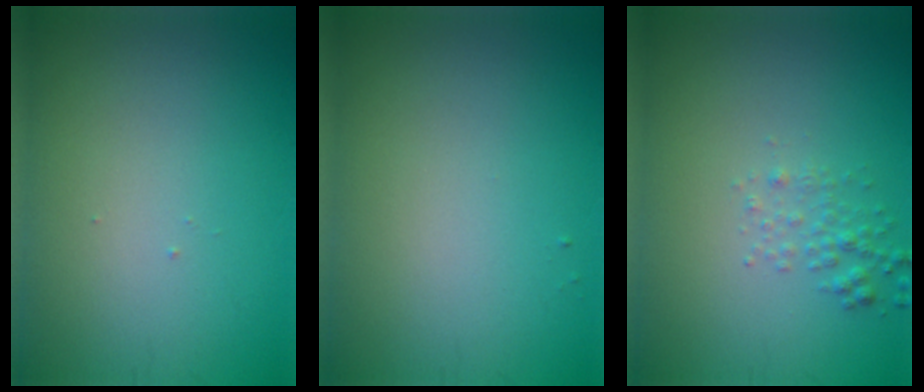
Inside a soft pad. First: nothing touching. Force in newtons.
{"total": 0.0}
{"total": 1.6, "press": 1.5, "slide": 0.2}